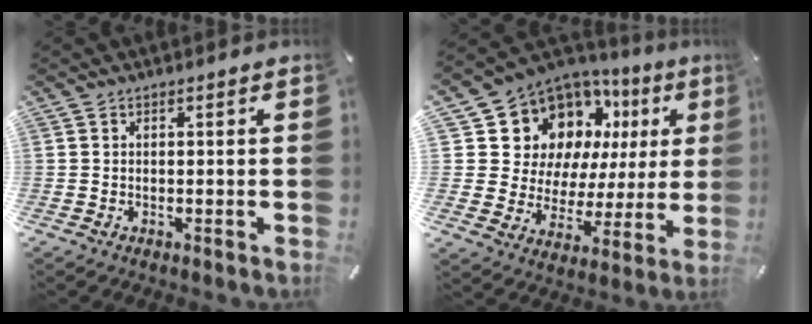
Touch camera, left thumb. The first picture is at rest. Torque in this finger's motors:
{"motor_torque": [2.51, 2.50, 1.64, -1.13, 0.10]}